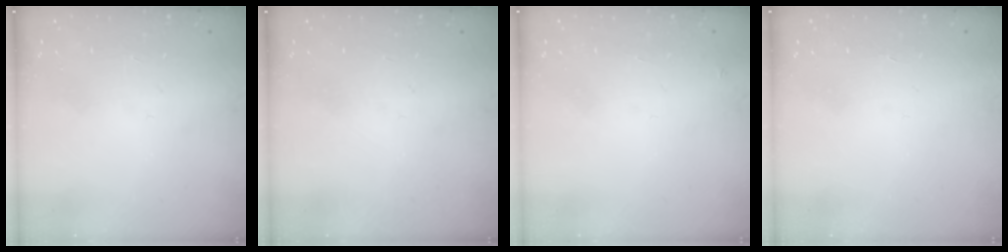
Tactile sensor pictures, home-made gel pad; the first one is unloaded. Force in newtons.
{"total": 0.0}
{"total": 2.6, "press": 2.6, "slide": 0.2}
{"total": 1.5, "press": 1.5, "slide": 0.1}